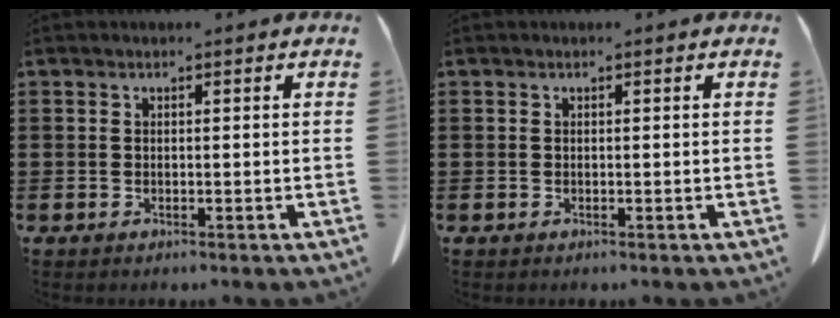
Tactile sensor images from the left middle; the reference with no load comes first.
{"total": 0.0}